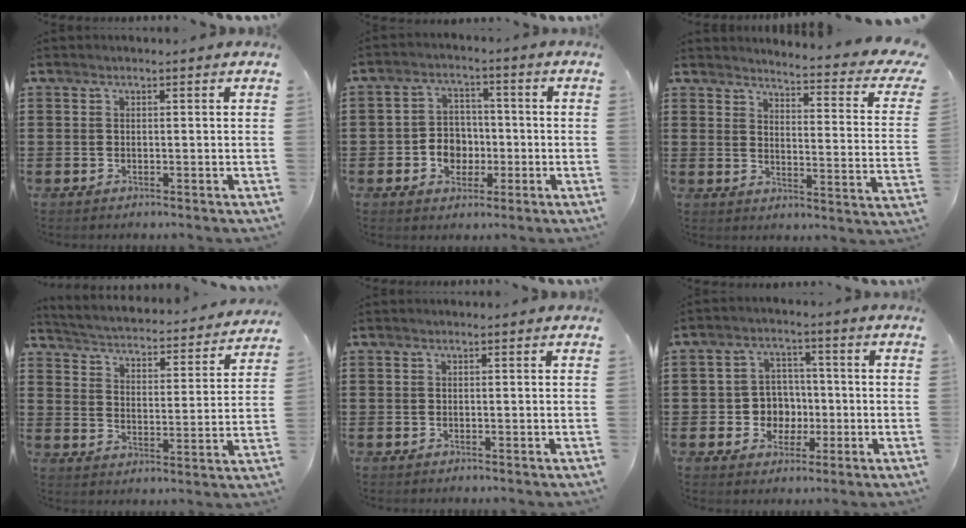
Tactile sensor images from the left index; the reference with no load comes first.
{"total": 5.0, "force": [-1.4, 4.4, 1.9], "torque": [-0.040, 0.011, -0.029]}
{"total": 3.5, "force": [3.2, -0.3, 1.6], "torque": [-0.034, -0.036, 0.043]}
{"total": 2.7, "force": [2.7, -0.3, 0.2], "torque": [-0.024, -0.033, 0.035]}
{"total": 0.0}
{"total": 5.3, "force": [-0.7, 5.1, 1.5], "torque": [-0.039, 0.012, -0.014]}